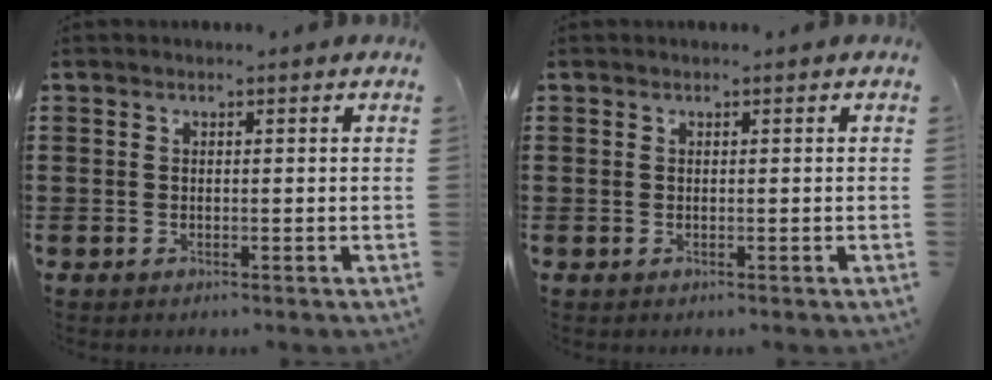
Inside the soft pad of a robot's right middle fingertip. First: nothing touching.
{"total": 0.0}